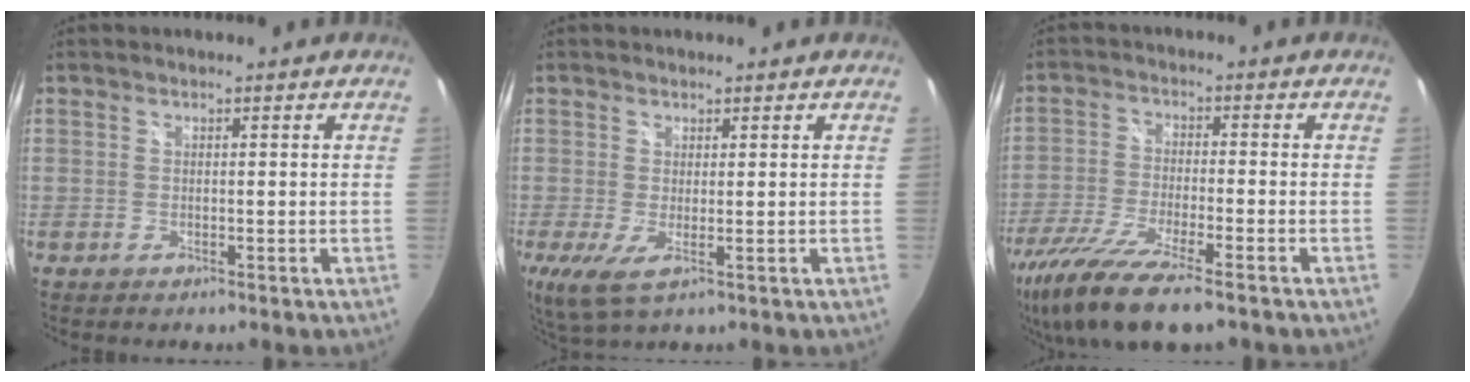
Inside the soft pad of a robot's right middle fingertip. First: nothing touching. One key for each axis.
{"total": 4.8, "fx": -0.2, "fy": 1.4, "fz": 4.6, "tx": -0.090, "ty": -0.015, "tz": -0.004}
{"total": 16.4, "fx": -12.0, "fy": 3.3, "fz": 10.7, "tx": -0.231, "ty": -0.050, "tz": -0.217}